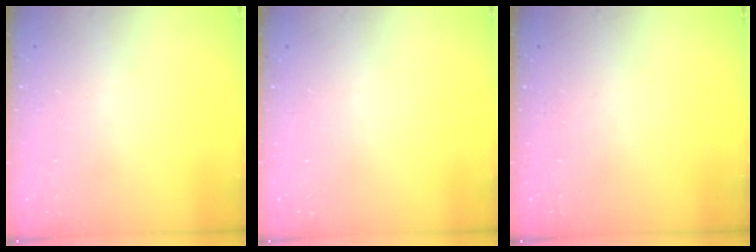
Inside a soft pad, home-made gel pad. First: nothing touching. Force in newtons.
{"total": 0.0}
{"total": 0.0}